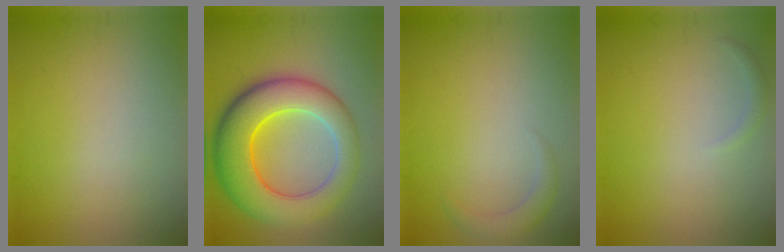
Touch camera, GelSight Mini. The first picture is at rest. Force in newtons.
{"total": 10.0, "press": 10.0, "slide": 0.2}
{"total": 1.8, "press": 1.8, "slide": 0.3}
{"total": 0.8, "press": 0.8, "slide": 0.0}